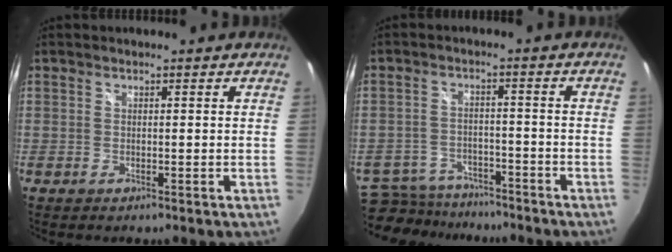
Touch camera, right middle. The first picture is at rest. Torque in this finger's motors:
{"motor_torque": [-0.42, -0.42, -0.20, -0.06]}